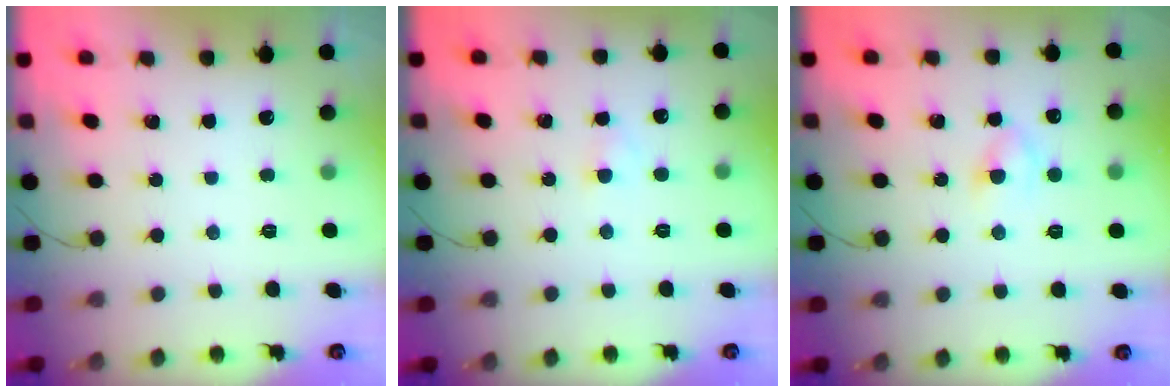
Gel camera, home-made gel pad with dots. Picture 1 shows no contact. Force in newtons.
{"total": 1.8, "press": 1.6, "slide": 0.9}
{"total": 2.9, "press": 2.7, "slide": 1.2}